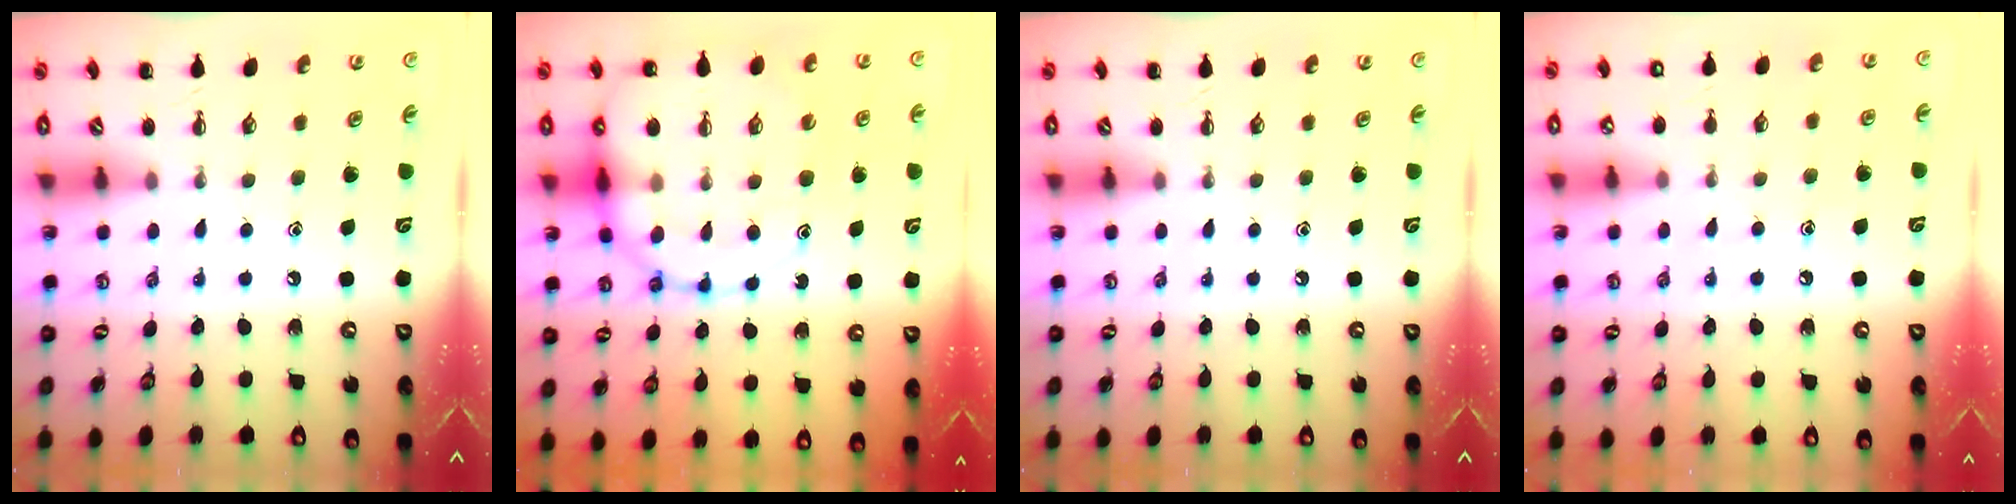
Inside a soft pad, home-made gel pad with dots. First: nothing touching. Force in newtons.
{"total": 20.6, "press": 20.4, "slide": 2.8}
{"total": 0.0}
{"total": 6.5, "press": 6.3, "slide": 1.4}